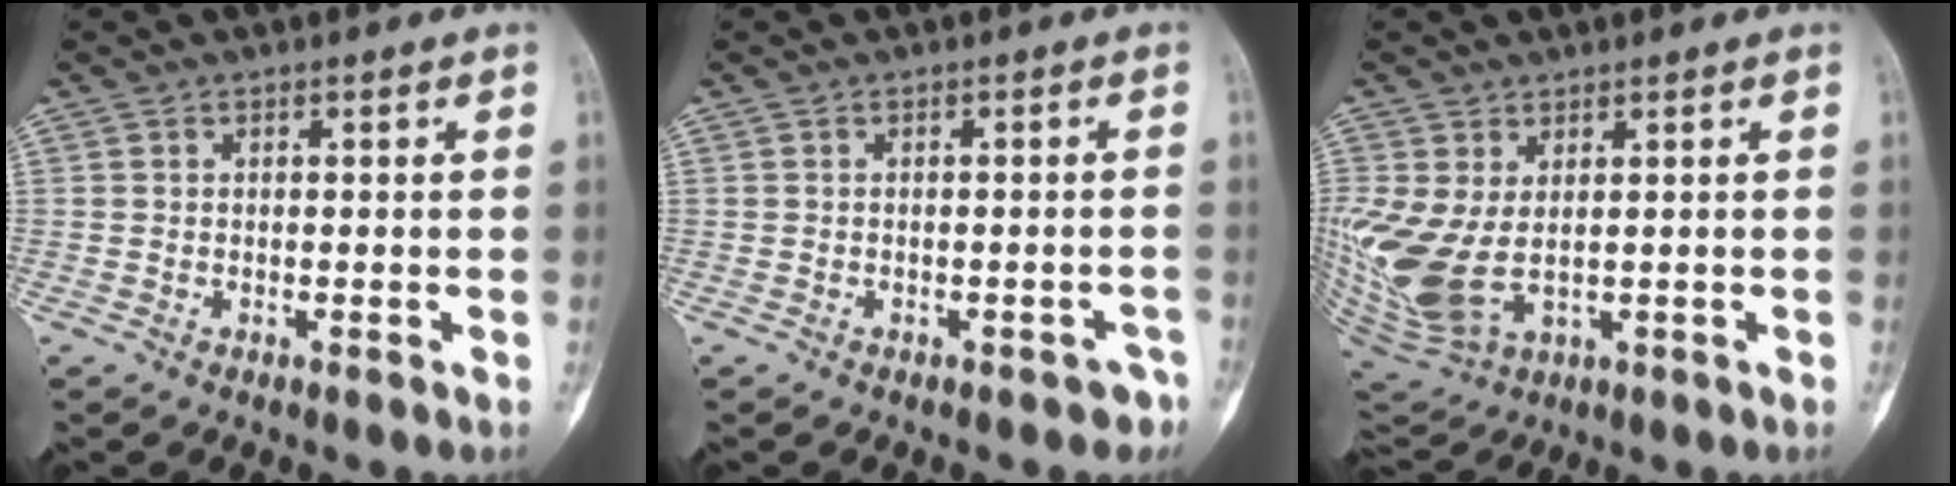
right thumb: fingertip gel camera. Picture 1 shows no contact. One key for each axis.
{"total": 3.3, "fx": -2.4, "fy": 1.8, "fz": 1.3, "tx": -0.006, "ty": 0.019, "tz": -0.023}
{"total": 12.2, "fx": 0.5, "fy": 7.4, "fz": 9.7, "tx": -0.225, "ty": -0.011, "tz": 0.034}